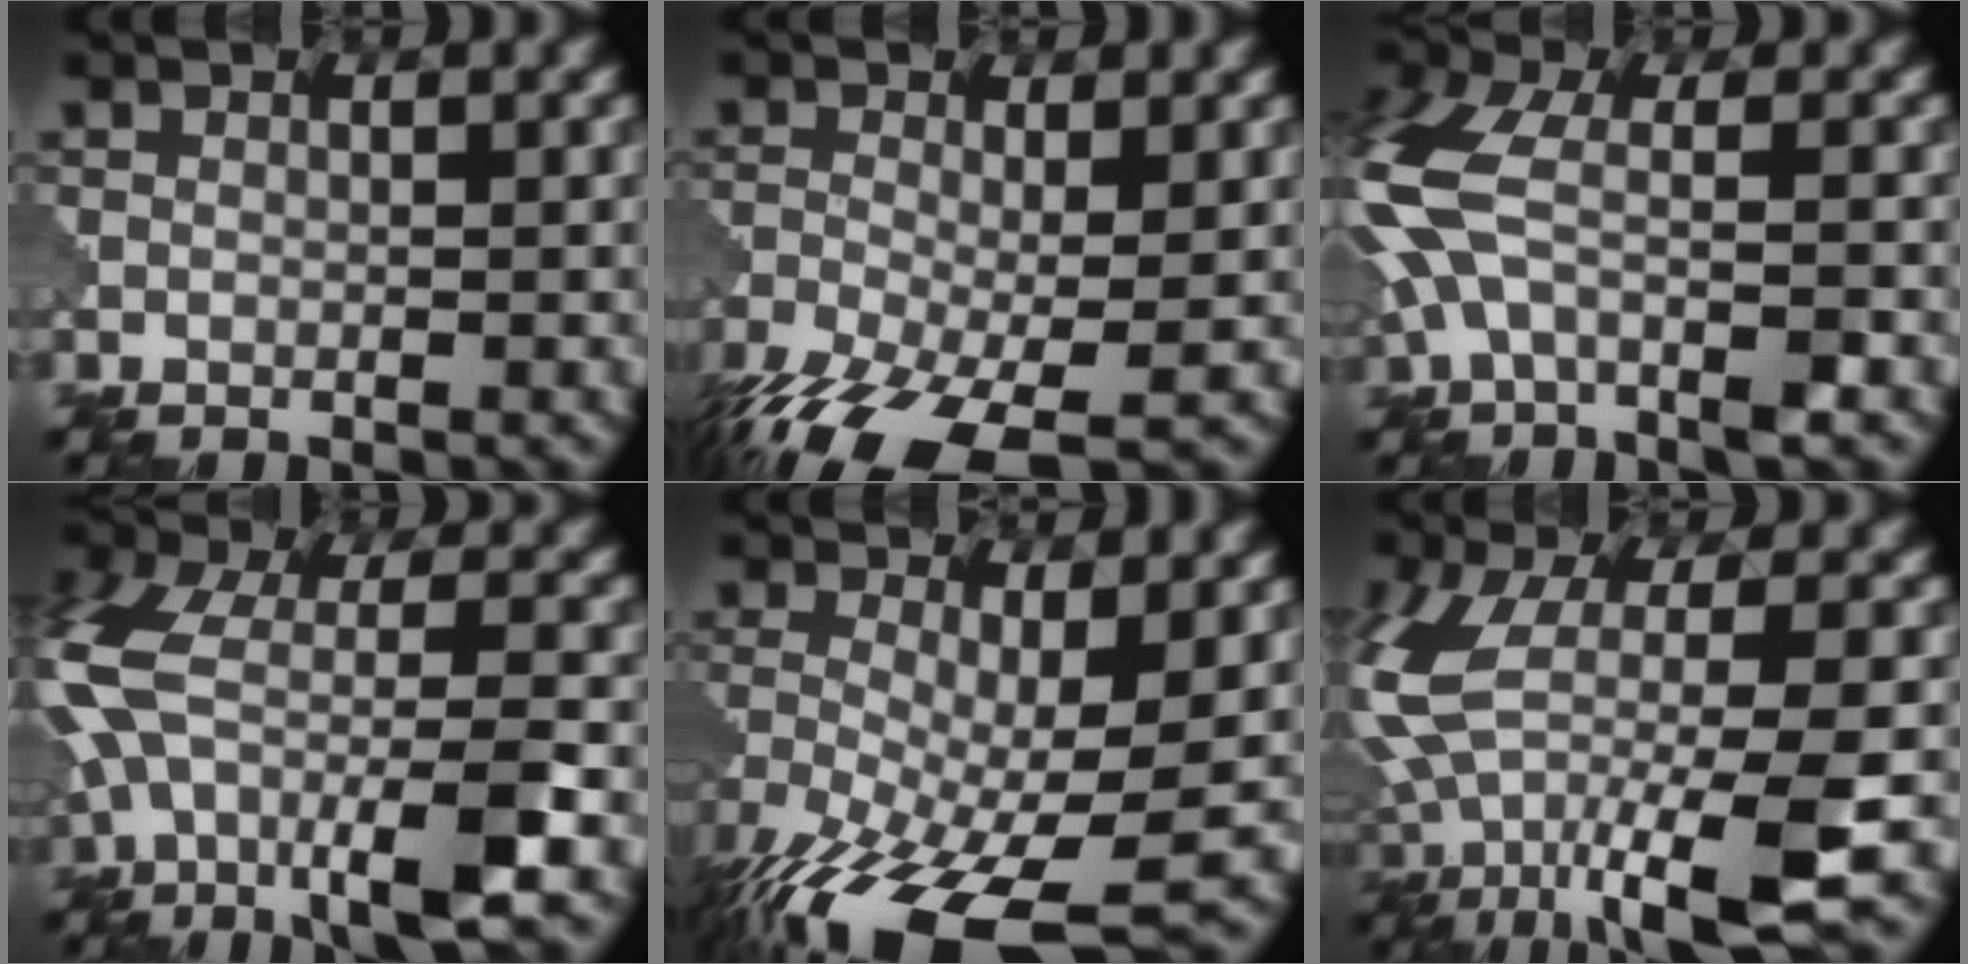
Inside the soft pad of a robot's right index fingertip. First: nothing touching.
{"total": 10.2, "force": [-5.9, 3.8, 7.4], "torque": [-0.158, -0.029, -0.105]}
{"total": 7.3, "force": [-1.1, 3.2, 6.5], "torque": [-0.167, 0.011, -0.036]}
{"total": 10.5, "force": [-3.0, 3.9, 9.3], "torque": [-0.195, 0.002, -0.054]}
{"total": 14.0, "force": [-5.8, 5.4, 11.5], "torque": [-0.235, -0.020, -0.078]}
{"total": 11.2, "force": [-3.0, 3.2, 10.3], "torque": [-0.215, -0.011, -0.049]}